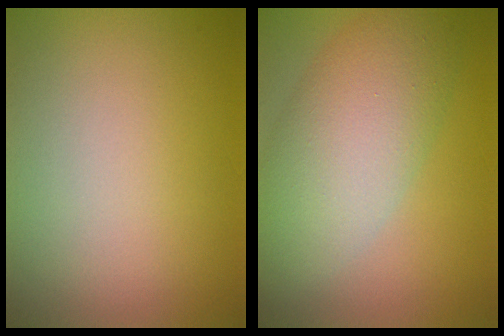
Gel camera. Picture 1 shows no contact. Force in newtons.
{"total": 7.5, "press": 7.5, "slide": 0.2}